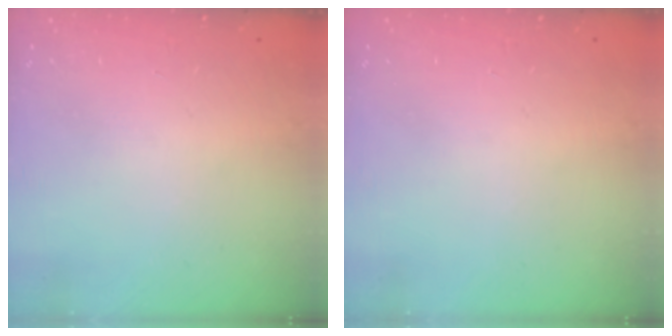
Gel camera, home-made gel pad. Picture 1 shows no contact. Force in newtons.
{"total": 0.0}